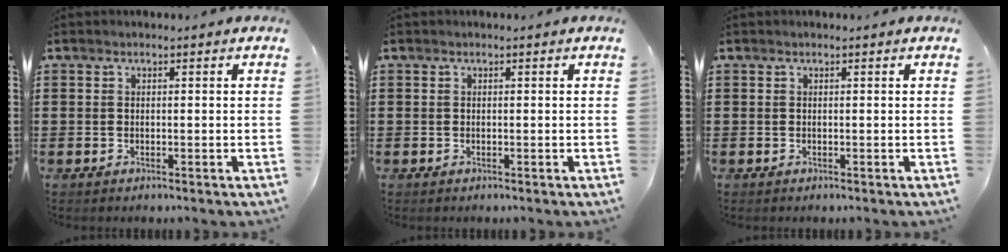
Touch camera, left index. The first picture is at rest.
{"total": 0.0}
{"total": 0.0}